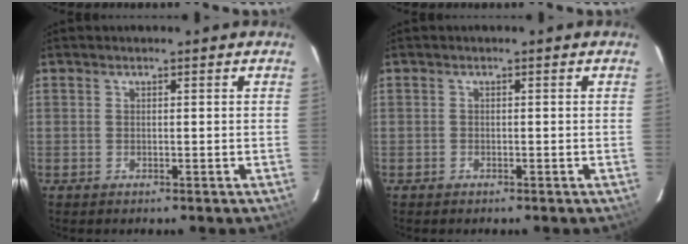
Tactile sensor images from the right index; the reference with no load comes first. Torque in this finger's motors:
{"motor_torque": [0.10, -0.02, 0.01, 0.01]}